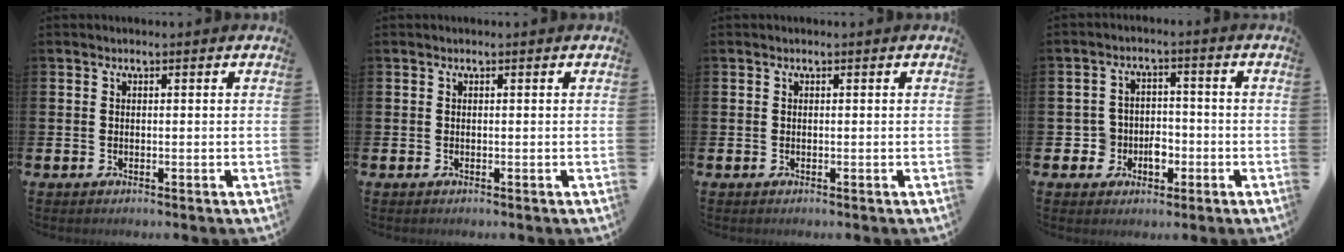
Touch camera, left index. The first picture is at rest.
{"total": 0.0}
{"total": 0.0}
{"total": 4.3, "force": [-1.6, 3.8, 1.1], "torque": [-0.029, 0.006, -0.036]}